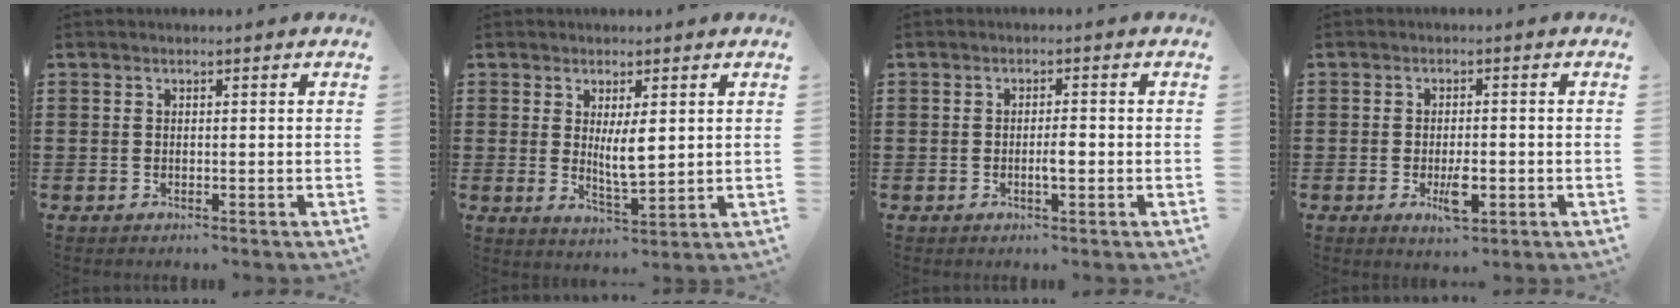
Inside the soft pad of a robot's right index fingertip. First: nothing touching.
{"total": 4.9, "force": [0.9, 1.7, 4.5], "torque": [-0.072, -0.004, 0.013]}
{"total": 2.2, "force": [-0.5, 0.5, 2.1], "torque": [-0.038, 0.002, -0.008]}
{"total": 5.0, "force": [-1.6, 1.9, 4.4], "torque": [-0.077, 0.002, -0.025]}